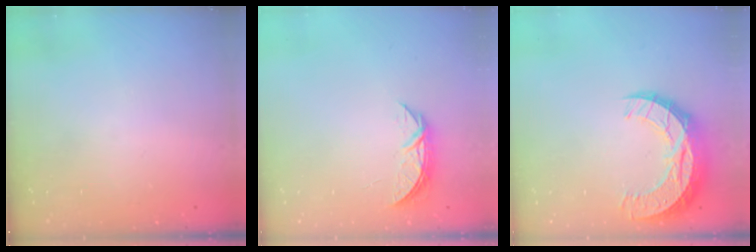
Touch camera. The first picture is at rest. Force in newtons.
{"total": 5.2, "press": 5.2, "slide": 0.6}
{"total": 13.7, "press": 13.7, "slide": 0.9}